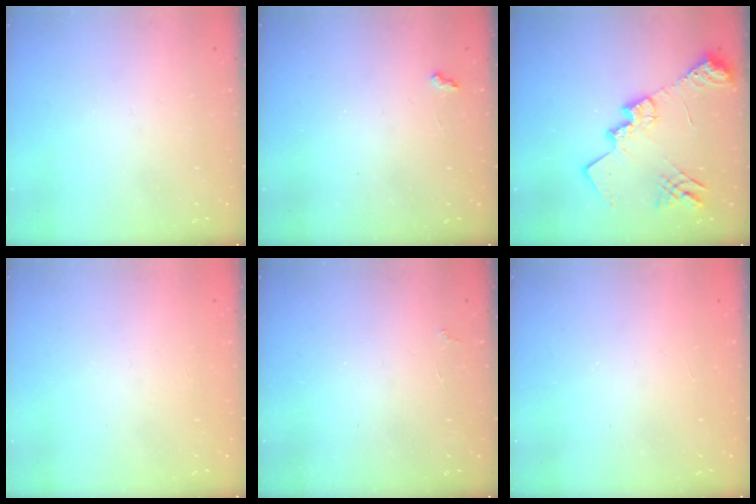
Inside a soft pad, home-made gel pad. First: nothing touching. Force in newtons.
{"total": 2.3, "press": 2.3, "slide": 0.5}
{"total": 17.9, "press": 17.8, "slide": 1.9}
{"total": 1.1, "press": 1.1, "slide": 0.1}
{"total": 2.1, "press": 2.0, "slide": 0.4}
{"total": 1.0, "press": 1.0, "slide": 0.1}